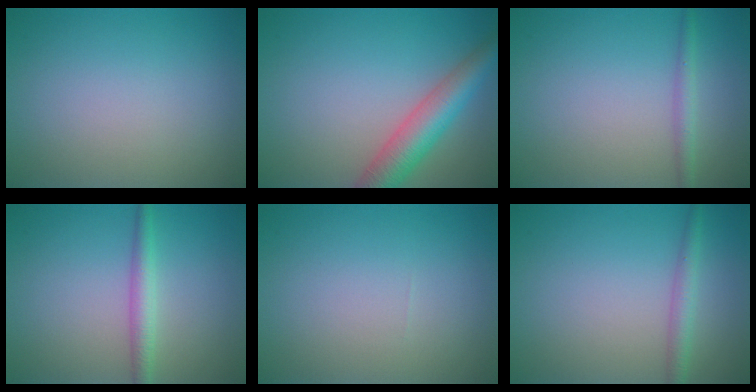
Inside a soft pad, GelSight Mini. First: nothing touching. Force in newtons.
{"total": 5.4, "press": 5.4, "slide": 0.2}
{"total": 1.6, "press": 1.6, "slide": 0.1}
{"total": 2.2, "press": 2.2, "slide": 0.0}
{"total": 0.0}
{"total": 2.0, "press": 2.0, "slide": 0.0}